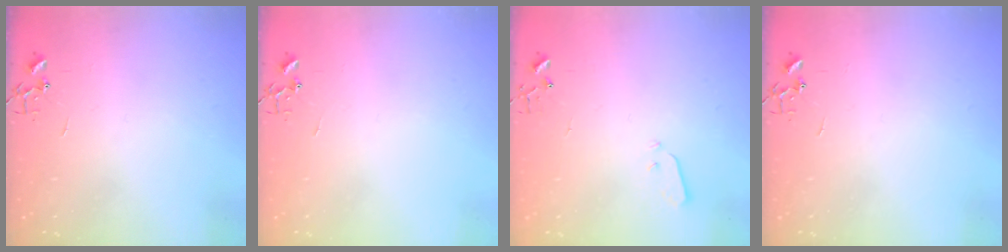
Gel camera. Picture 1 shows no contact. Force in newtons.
{"total": 0.0}
{"total": 3.6, "press": 3.6, "slide": 0.2}
{"total": 0.0}